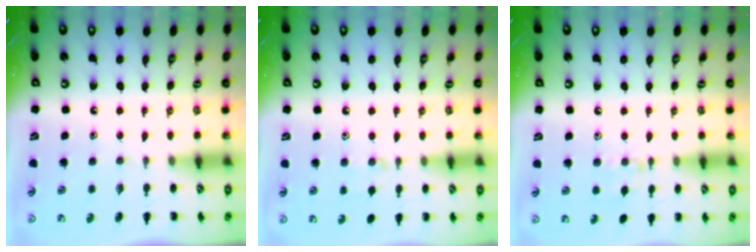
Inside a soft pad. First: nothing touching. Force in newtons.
{"total": 5.2, "press": 4.8, "slide": 1.9}
{"total": 6.5, "press": 6.3, "slide": 1.6}